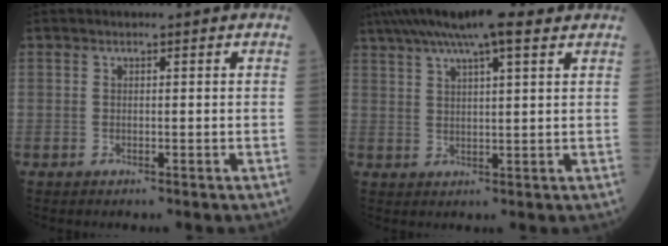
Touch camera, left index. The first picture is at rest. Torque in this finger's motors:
{"motor_torque": [0.91, -1.23, 0.34, 0.21]}